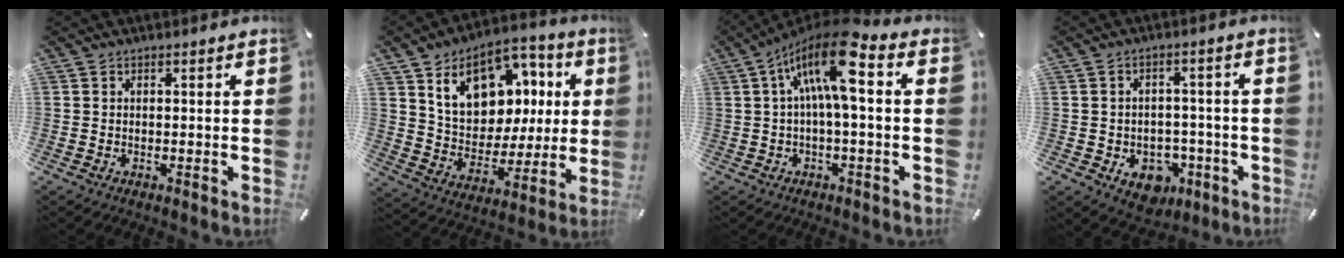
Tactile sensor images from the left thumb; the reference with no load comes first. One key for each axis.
{"total": 16.5, "fx": 7.0, "fy": 12.6, "fz": 8.1, "tx": -0.133, "ty": -0.024, "tz": 0.134}
{"total": 14.4, "fx": 3.3, "fy": 4.8, "fz": 13.2, "tx": -0.248, "ty": -0.011, "tz": 0.050}
{"total": 7.8, "fx": -2.9, "fy": 6.4, "fz": 3.4, "tx": -0.033, "ty": 0.021, "tz": -0.043}